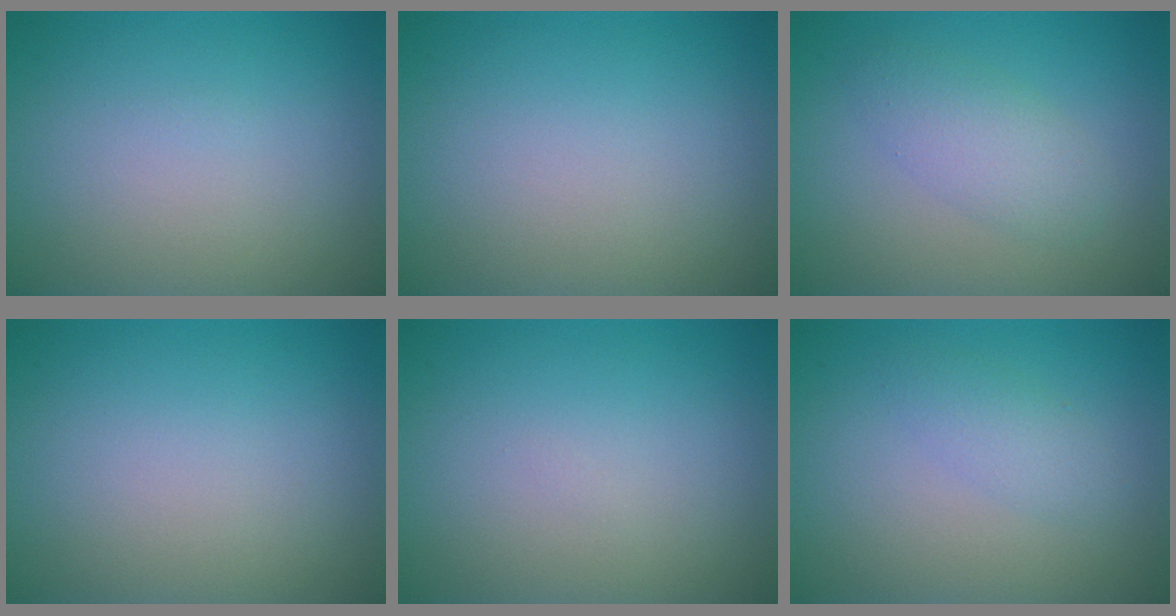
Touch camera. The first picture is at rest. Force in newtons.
{"total": 0.0}
{"total": 2.9, "press": 2.9, "slide": 0.1}
{"total": 0.0}
{"total": 0.0}
{"total": 1.7, "press": 1.7, "slide": 0.0}